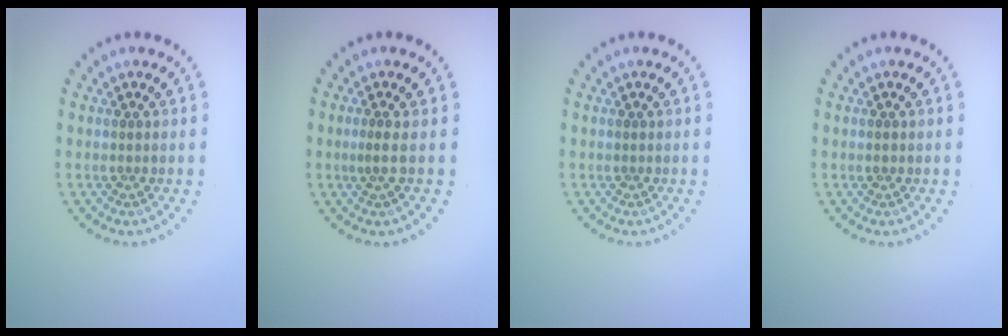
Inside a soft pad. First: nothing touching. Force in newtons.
{"total": 0.9, "press": 0.3, "slide": 0.9}
{"total": 0.0}
{"total": 0.5, "press": 0.5, "slide": 0.1}